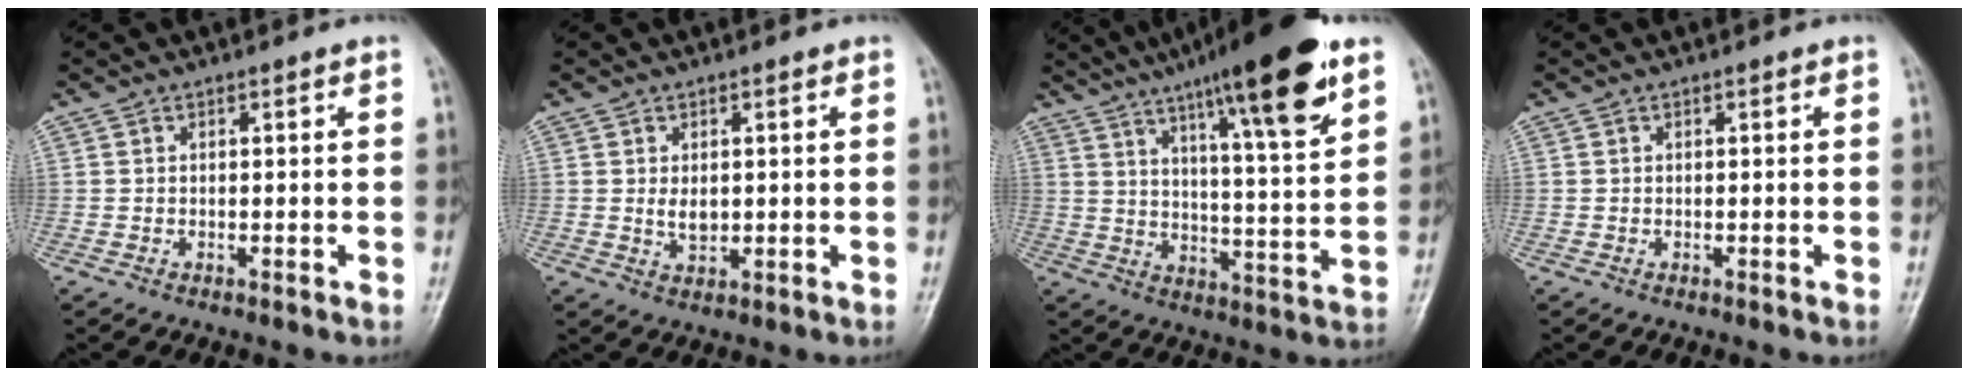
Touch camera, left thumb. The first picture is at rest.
{"total": 2.7, "force": [0.4, 1.7, 2.0], "torque": [-0.024, -0.007, 0.013]}
{"total": 19.9, "force": [12.1, 2.9, 15.6], "torque": [-0.218, -0.045, 0.187]}
{"total": 0.0}